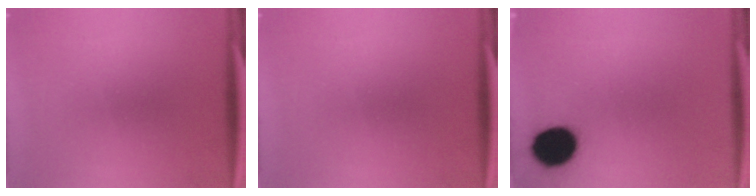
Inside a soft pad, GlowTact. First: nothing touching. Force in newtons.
{"total": 0.0}
{"total": 11.2}